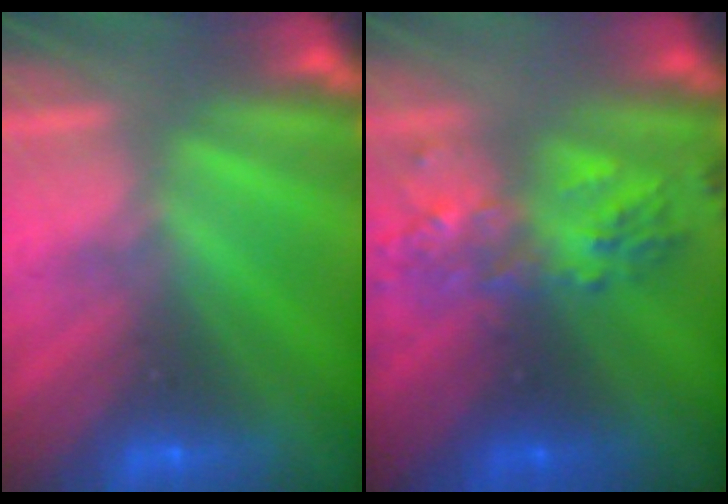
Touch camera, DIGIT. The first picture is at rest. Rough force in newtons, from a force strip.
{"total": 6.0}